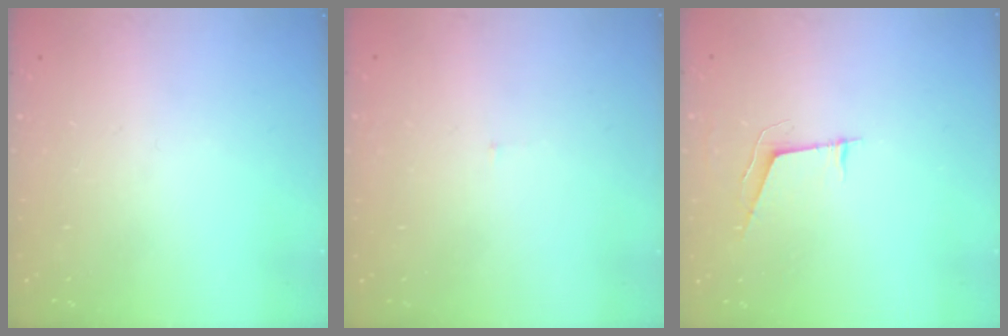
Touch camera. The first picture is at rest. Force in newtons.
{"total": 3.0, "press": 3.0, "slide": 0.2}
{"total": 5.4, "press": 4.9, "slide": 2.4}